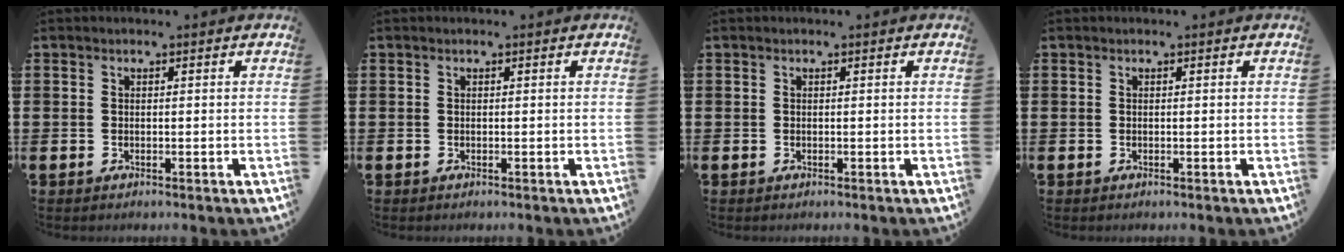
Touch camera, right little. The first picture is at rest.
{"total": 0.0}
{"total": 0.0}
{"total": 0.0}